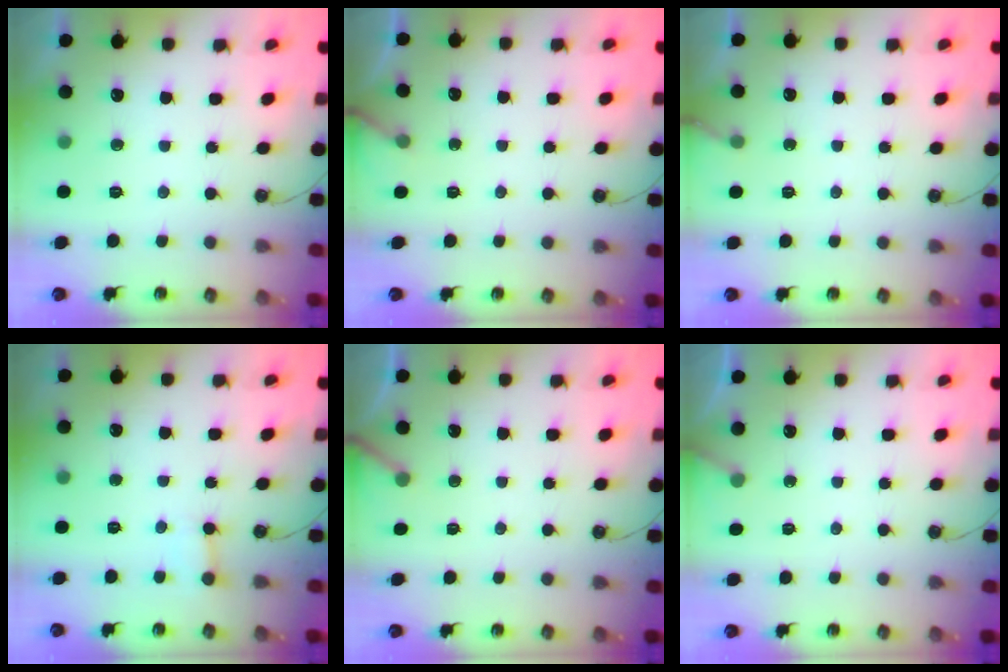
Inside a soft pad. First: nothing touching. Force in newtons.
{"total": 3.5, "press": 3.5, "slide": 0.4}
{"total": 3.8, "press": 3.8, "slide": 0.3}
{"total": 2.2, "press": 2.2, "slide": 0.5}
{"total": 3.4, "press": 3.3, "slide": 0.3}
{"total": 3.3, "press": 3.3, "slide": 0.3}